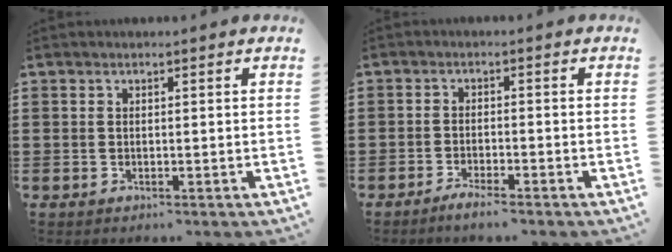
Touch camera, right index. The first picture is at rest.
{"total": 2.0, "force": [-1.9, -0.1, 0.7], "torque": [-0.012, 0.002, -0.034]}